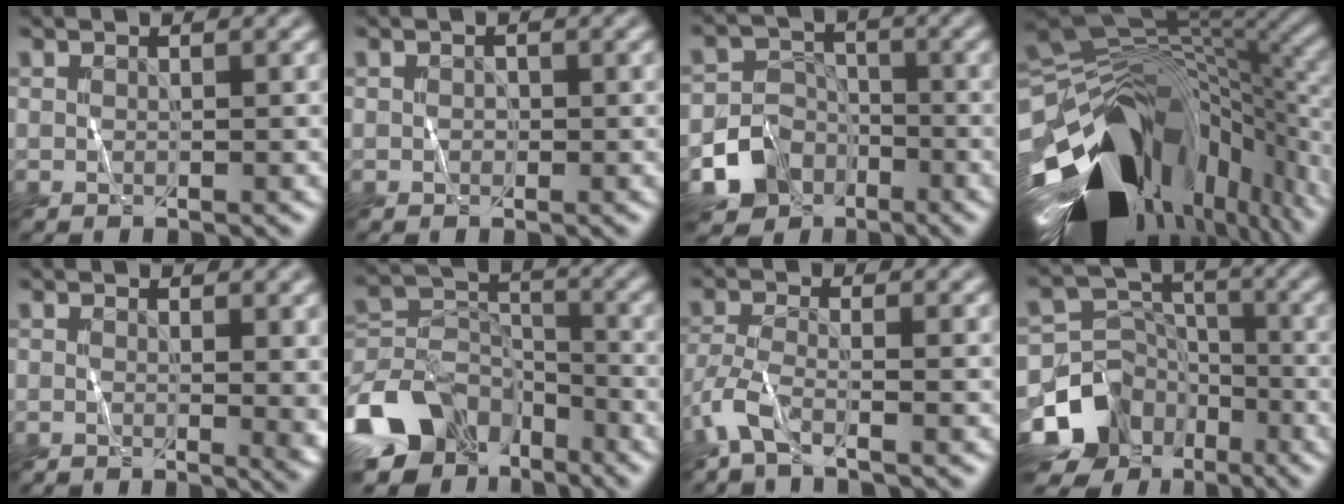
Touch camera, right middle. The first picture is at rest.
{"total": 0.5, "force": [-0.1, 0.5, 0.2], "torque": [0.001, -0.002, -0.002]}
{"total": 6.2, "force": [-3.5, 4.9, 1.5], "torque": [-0.009, 0.002, -0.073]}
{"total": 17.8, "force": [-7.1, 9.3, 13.5], "torque": [-0.249, -0.027, -0.105]}
{"total": 3.0, "force": [0.2, 1.0, 2.8], "torque": [-0.026, -0.003, 0.003]}
{"total": 11.3, "force": [-6.6, 7.5, 5.3], "torque": [-0.109, 0.004, -0.131]}
{"total": 3.3, "force": [-2.3, 0.8, 2.2], "torque": [-0.056, -0.005, -0.061]}
{"total": 12.4, "force": [-7.4, 9.1, 3.9], "torque": [-0.090, -0.018, -0.127]}